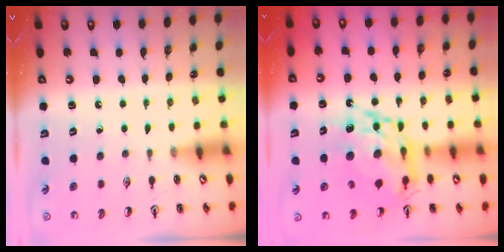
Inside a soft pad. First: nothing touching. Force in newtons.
{"total": 16.2, "press": 16.1, "slide": 1.4}